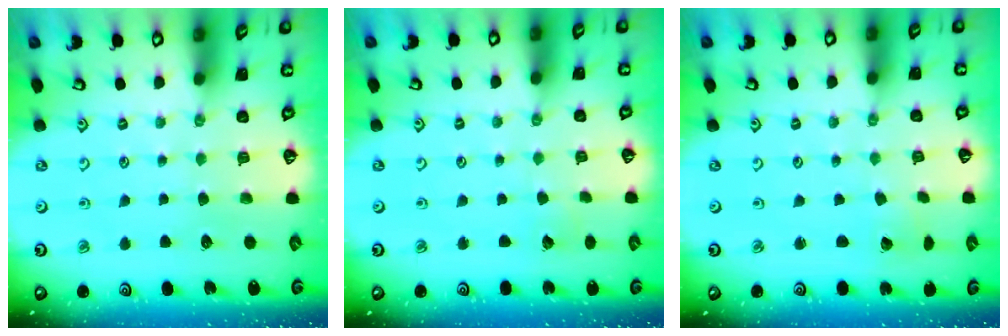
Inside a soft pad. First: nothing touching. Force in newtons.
{"total": 1.7, "press": 1.7, "slide": 0.1}
{"total": 2.3, "press": 2.3, "slide": 0.1}